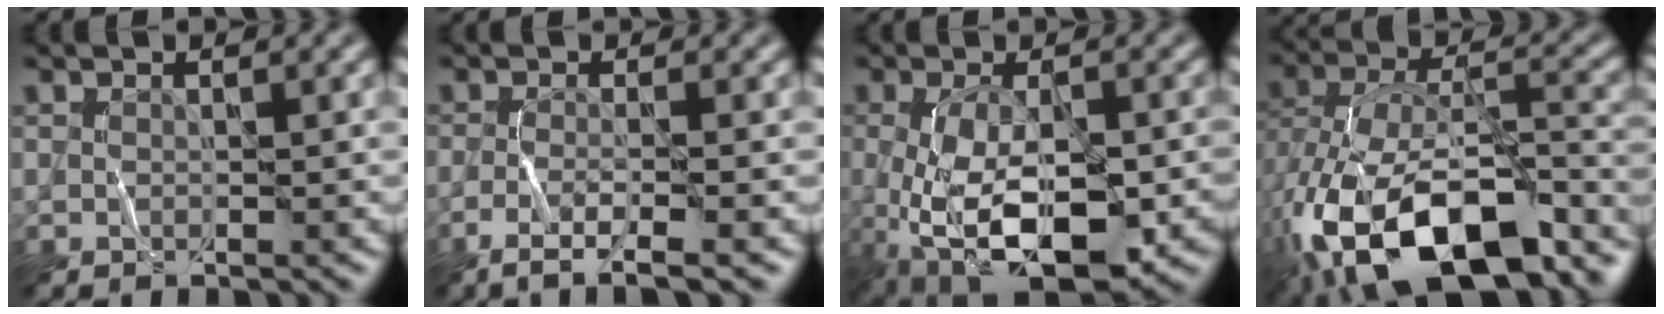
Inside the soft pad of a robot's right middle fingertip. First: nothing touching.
{"total": 3.8, "force": [-2.4, 0.7, 2.9], "torque": [-0.044, 0.006, -0.052]}
{"total": 11.0, "force": [-4.0, 5.3, 8.8], "torque": [-0.180, -0.035, -0.045]}
{"total": 16.3, "force": [-8.6, 8.3, 11.1], "torque": [-0.198, -0.015, -0.136]}